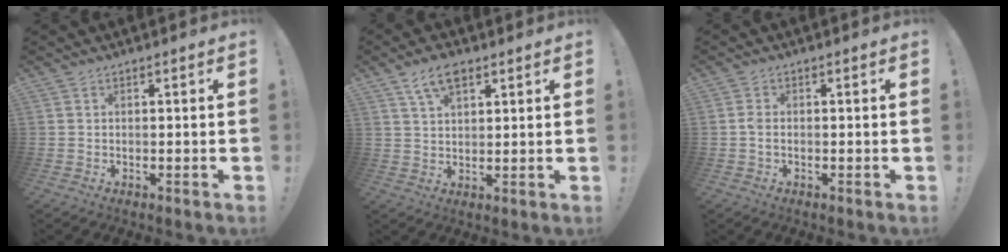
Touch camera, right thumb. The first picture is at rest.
{"total": 7.1, "force": [4.0, 3.6, 4.6], "torque": [-0.079, -0.008, 0.073]}
{"total": 1.7, "force": [-0.3, 0.9, 1.5], "torque": [-0.033, 0.006, -0.003]}